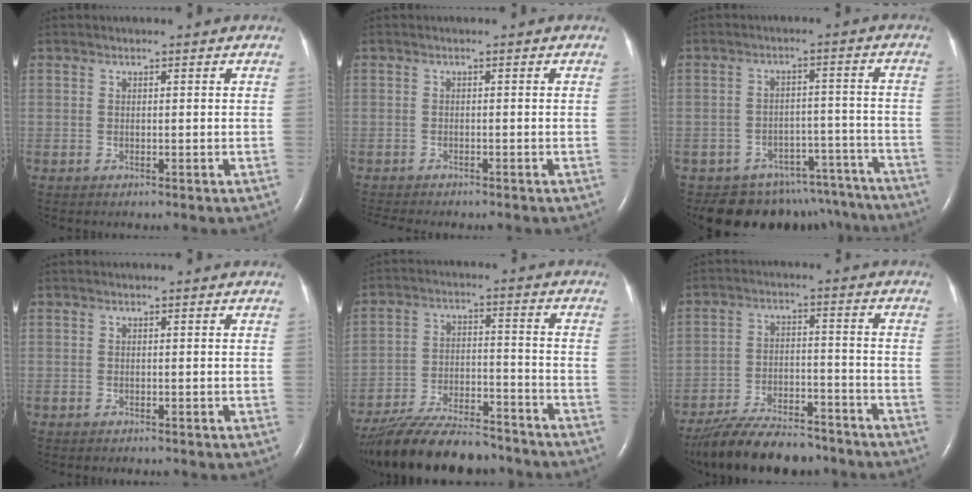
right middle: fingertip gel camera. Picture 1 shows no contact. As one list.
[{"total": 4.9, "force": [-4.3, 0.8, 2.1], "torque": [-0.026, -0.008, -0.062]}, {"total": 13.6, "force": [-12.1, 6.1, 1.1], "torque": [0.004, 0.041, -0.141]}, {"total": 0.9, "force": [-0.8, 0.2, 0.3], "torque": [-0.009, -0.002, -0.011]}, {"total": 19.2, "force": [-17.0, 3.9, 8.1], "torque": [-0.161, -0.015, -0.271]}, {"total": 15.3, "force": [-13.3, 3.9, 6.5], "torque": [-0.121, -0.002, -0.213]}]